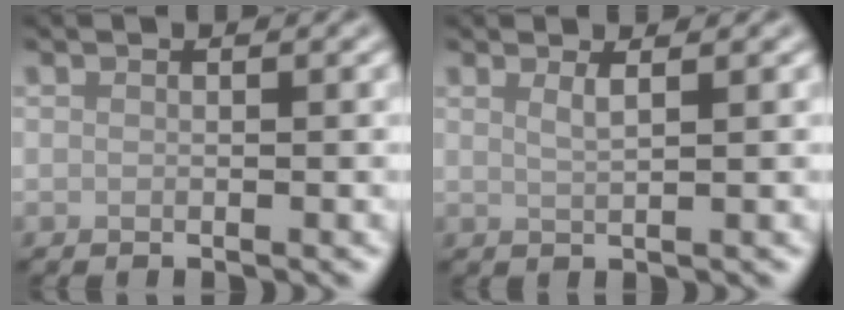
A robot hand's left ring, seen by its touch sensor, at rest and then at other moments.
{"total": 1.5, "force": [0.8, 0.5, 1.2], "torque": [-0.010, 0.001, 0.010]}